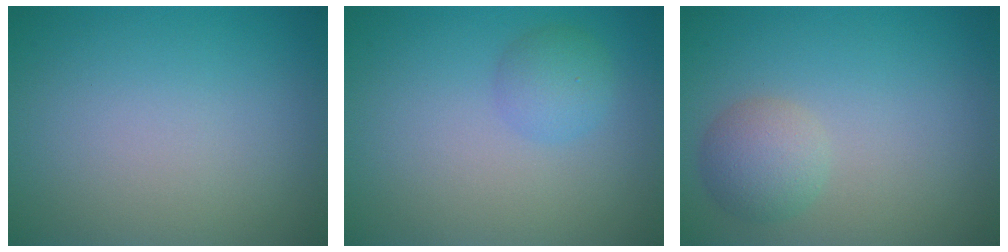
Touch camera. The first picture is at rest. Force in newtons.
{"total": 2.0, "press": 2.0, "slide": 0.1}
{"total": 2.7, "press": 2.7, "slide": 0.1}